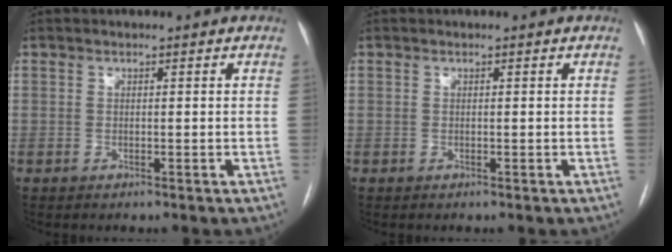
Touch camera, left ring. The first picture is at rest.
{"total": 0.0}